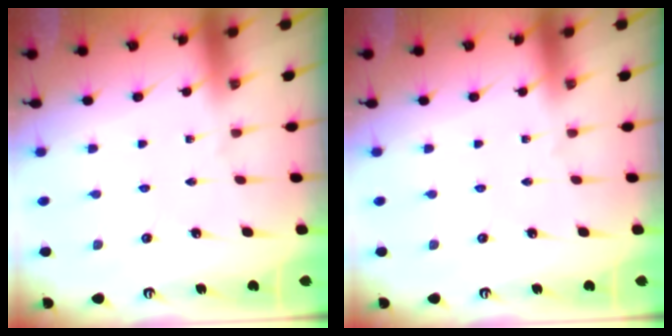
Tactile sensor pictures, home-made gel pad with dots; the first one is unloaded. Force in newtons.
{"total": 0.0}